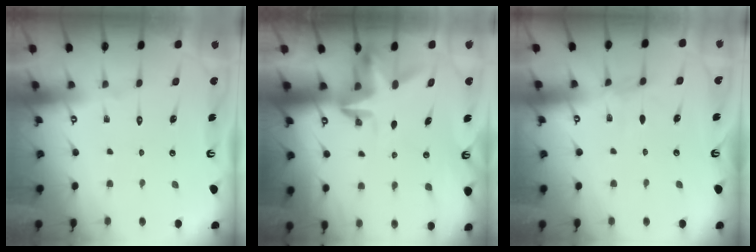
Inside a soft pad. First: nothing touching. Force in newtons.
{"total": 3.6, "press": 3.5, "slide": 0.4}
{"total": 2.9, "press": 2.8, "slide": 0.4}